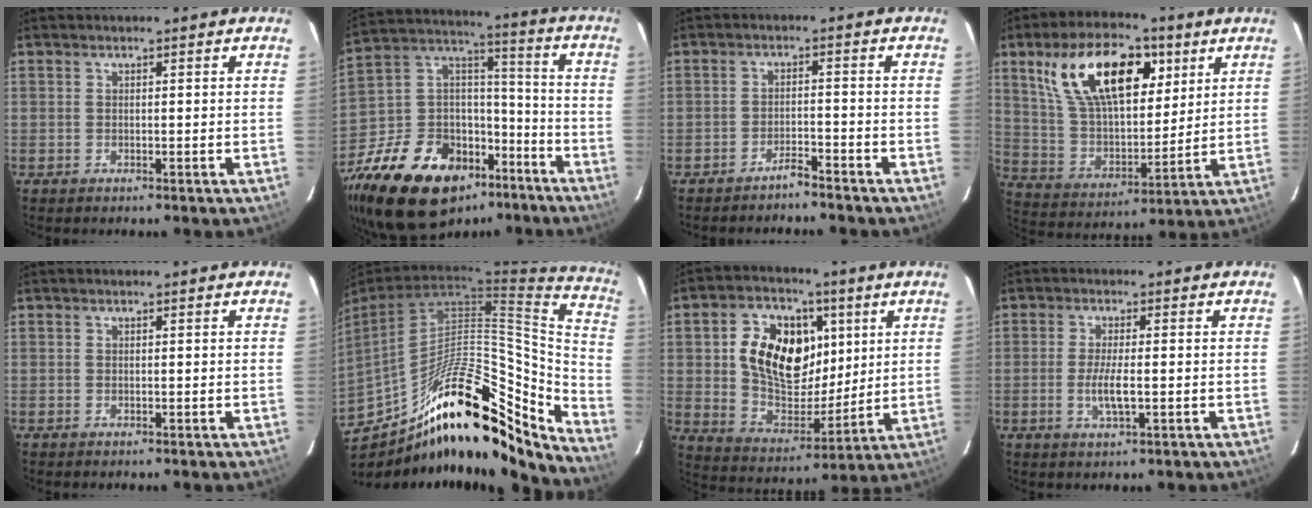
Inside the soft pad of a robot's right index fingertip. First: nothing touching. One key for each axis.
{"total": 28.3, "fx": -18.1, "fy": 16.0, "fz": 14.7, "tx": -0.308, "ty": 0.035, "tz": -0.279}
{"total": 2.8, "fx": -2.7, "fy": 0.2, "fz": 0.7, "tx": -0.022, "ty": 0.004, "tz": -0.041}
{"total": 20.6, "fx": 9.5, "fy": 10.4, "fz": 15.1, "tx": -0.281, "ty": 0.025, "tz": 0.177}
{"total": 0.0}
{"total": 20.6, "fx": -15.4, "fy": 5.9, "fz": 12.4, "tx": -0.170, "ty": 0.014, "tz": -0.260}
{"total": 17.8, "fx": 4.6, "fy": 11.4, "fz": 12.8, "tx": -0.243, "ty": 0.016, "tz": 0.092}
{"total": 4.6, "fx": -0.9, "fy": 0.8, "fz": 4.5, "tx": -0.089, "ty": -0.007, "tz": -0.018}